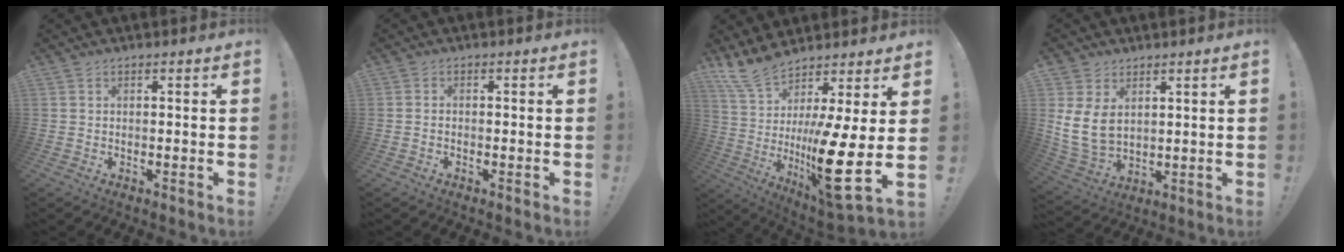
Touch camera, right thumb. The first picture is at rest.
{"total": 0.7, "force": [-0.6, 0.2, 0.3], "torque": [-0.003, 0.001, -0.012]}
{"total": 17.1, "force": [0.5, 1.6, 17.0], "torque": [-0.315, -0.049, 0.011]}
{"total": 10.2, "force": [2.9, 7.3, 6.5], "torque": [-0.135, -0.021, 0.062]}